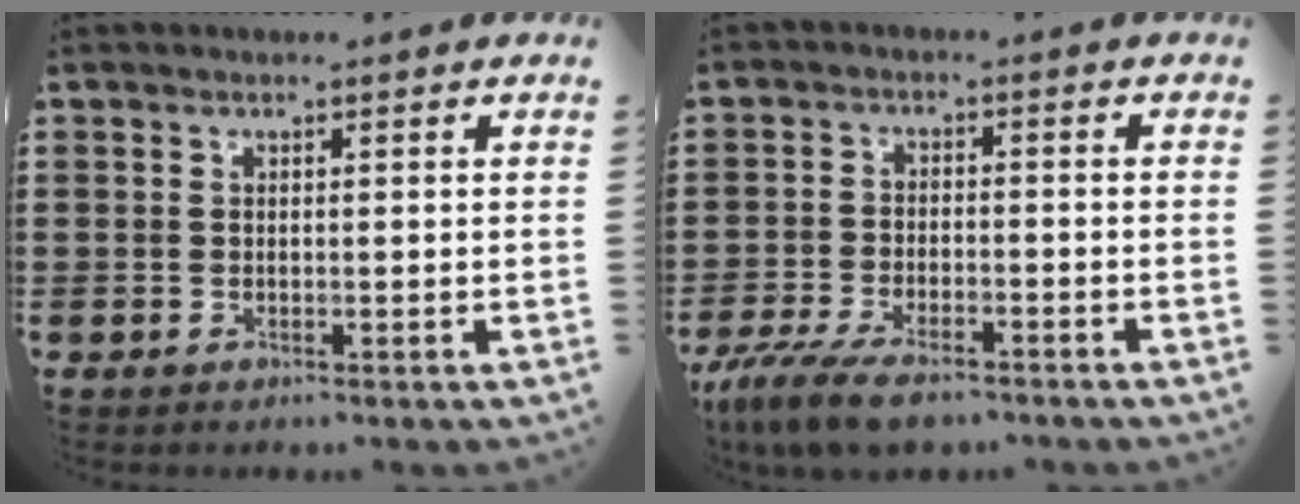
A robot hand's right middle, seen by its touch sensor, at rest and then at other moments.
{"total": 6.9, "force": [-5.4, 2.1, 3.7], "torque": [-0.083, -0.001, -0.105]}